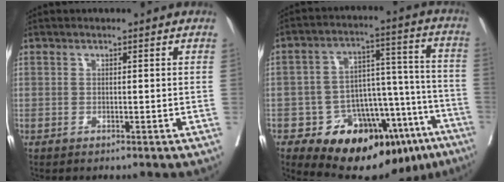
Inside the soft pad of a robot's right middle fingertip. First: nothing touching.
{"total": 22.2, "force": [-13.6, 10.6, 13.9], "torque": [-0.133, 0.068, -0.185]}